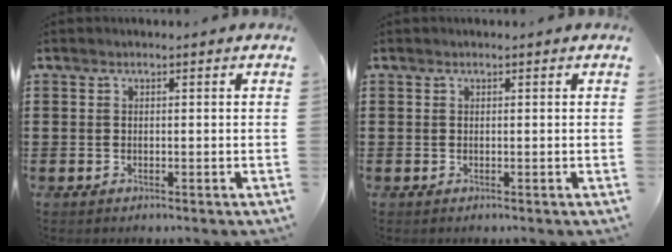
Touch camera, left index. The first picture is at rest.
{"total": 0.0}